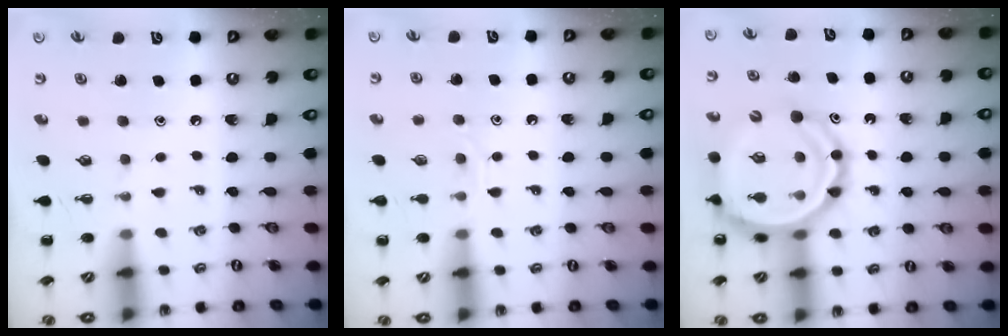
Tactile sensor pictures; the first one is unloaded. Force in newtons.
{"total": 7.6, "press": 7.5, "slide": 1.2}
{"total": 16.6, "press": 16.1, "slide": 4.1}